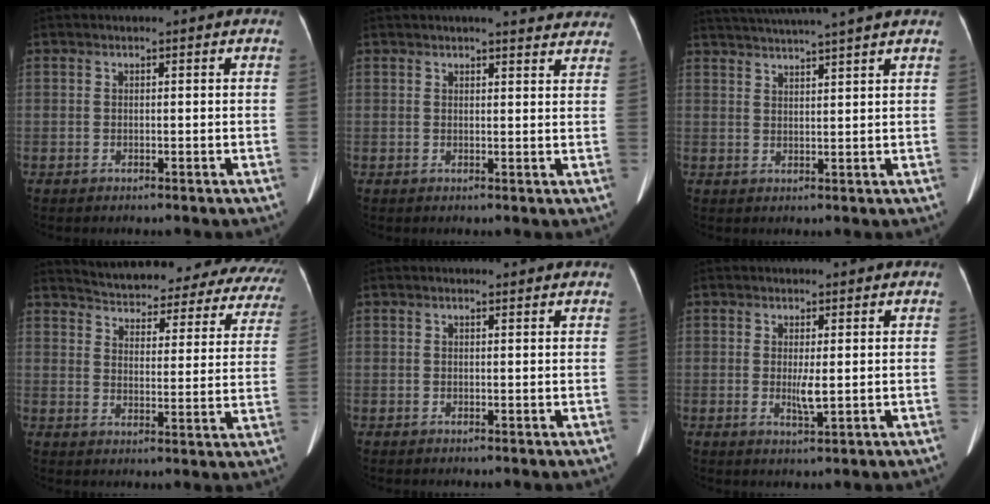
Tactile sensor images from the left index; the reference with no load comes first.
{"total": 11.4, "force": [10.4, 2.3, 4.0], "torque": [-0.025, 0.008, 0.100]}
{"total": 12.2, "force": [11.0, -1.2, 5.2], "torque": [-0.097, 0.019, 0.152]}
{"total": 25.8, "force": [23.5, 6.8, 8.3], "torque": [-0.114, -0.044, 0.268]}
{"total": 1.5, "force": [1.4, 0.2, 0.4], "torque": [-0.016, 0.009, 0.014]}
{"total": 2.5, "force": [0.2, 0.3, 2.5], "torque": [-0.048, -0.006, 0.007]}